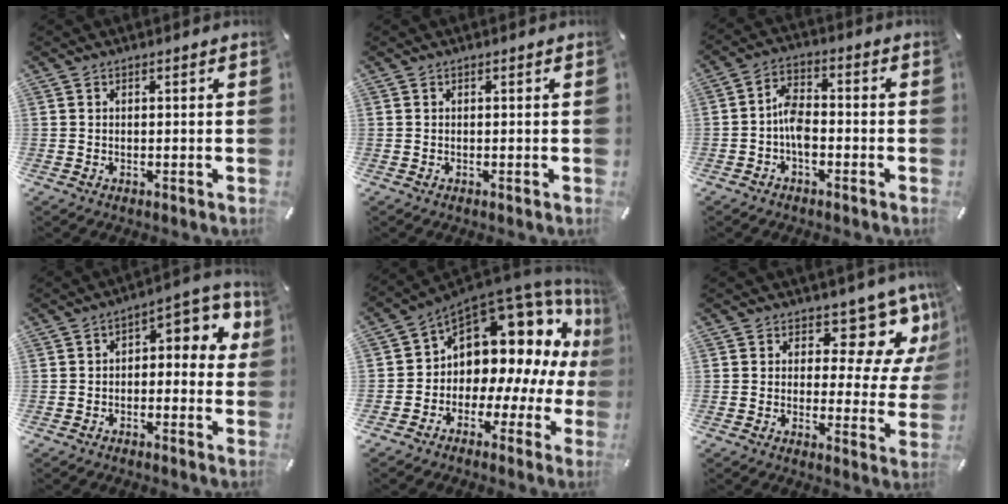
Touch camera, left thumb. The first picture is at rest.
{"total": 0.0}
{"total": 6.3, "force": [-2.2, 3.7, 4.6], "torque": [-0.095, 0.015, -0.042]}
{"total": 6.4, "force": [0.7, 3.6, 5.2], "torque": [-0.061, -0.017, 0.003]}
{"total": 14.7, "force": [5.8, 9.9, 9.2], "torque": [-0.133, -0.069, 0.101]}
{"total": 11.7, "force": [7.9, 5.5, 6.7], "torque": [-0.075, -0.069, 0.134]}